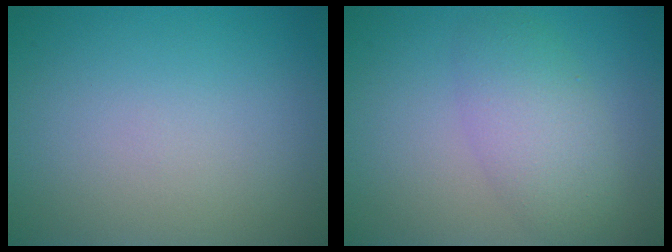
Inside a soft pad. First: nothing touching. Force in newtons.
{"total": 4.2, "press": 4.2, "slide": 0.3}